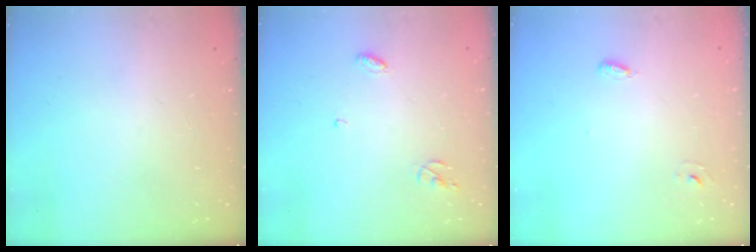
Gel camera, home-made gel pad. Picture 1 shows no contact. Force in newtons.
{"total": 4.7, "press": 4.7, "slide": 0.1}
{"total": 2.6, "press": 2.5, "slide": 0.6}